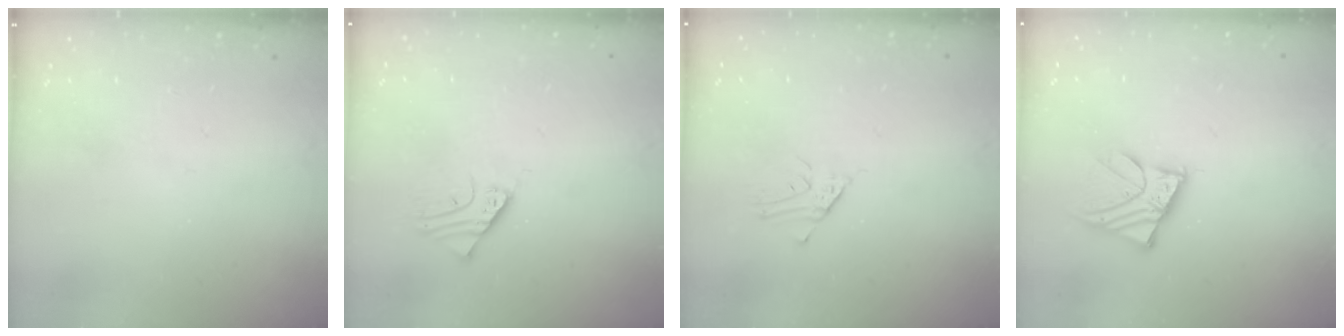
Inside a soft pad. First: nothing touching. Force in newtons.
{"total": 2.2, "press": 2.2, "slide": 0.2}
{"total": 2.9, "press": 2.9, "slide": 0.2}
{"total": 7.6, "press": 7.5, "slide": 0.9}